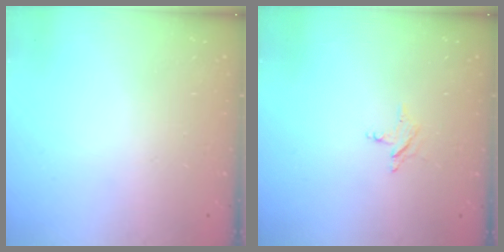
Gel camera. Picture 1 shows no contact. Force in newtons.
{"total": 2.4, "press": 2.4, "slide": 0.2}